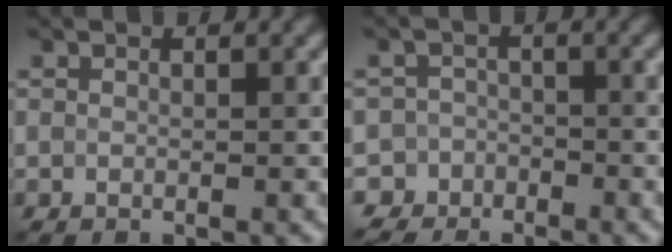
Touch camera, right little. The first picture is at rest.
{"total": 4.2, "force": [-3.4, 1.9, -1.5], "torque": [0.050, 0.002, -0.053]}